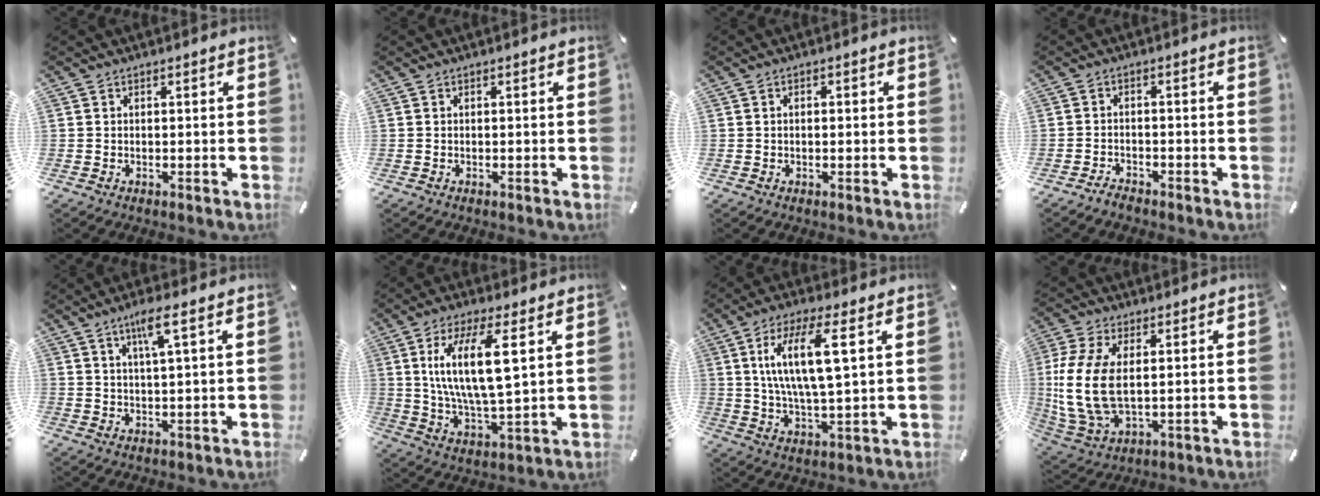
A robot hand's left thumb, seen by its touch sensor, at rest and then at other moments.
{"total": 0.0}
{"total": 1.0, "force": [-0.2, 0.6, 0.8], "torque": [-0.014, 0.002, -0.005]}
{"total": 2.2, "force": [-2.1, 0.5, 0.2], "torque": [-0.005, 0.013, -0.045]}
{"total": 6.1, "force": [2.8, 0.5, 5.4], "torque": [-0.111, 0.003, 0.045]}
{"total": 13.9, "force": [4.5, 4.1, 12.5], "torque": [-0.239, -0.010, 0.071]}
{"total": 13.0, "force": [3.9, 3.6, 11.9], "torque": [-0.242, 0.000, 0.060]}
{"total": 13.4, "force": [1.5, 7.6, 11.0], "torque": [-0.255, -0.011, 0.031]}